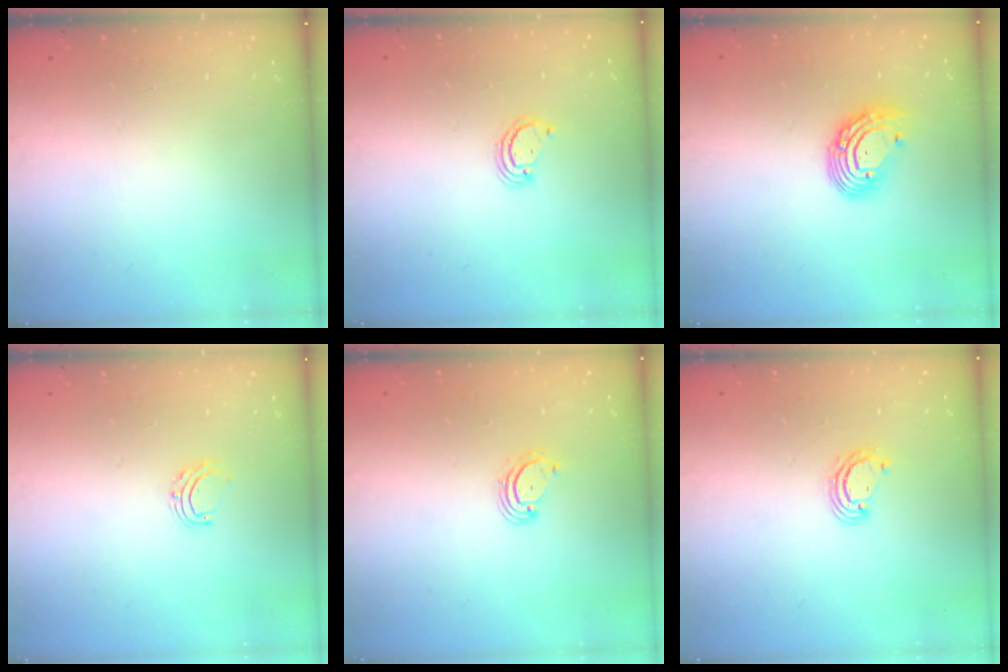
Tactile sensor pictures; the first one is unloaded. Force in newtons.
{"total": 2.3, "press": 2.3, "slide": 0.1}
{"total": 9.4, "press": 9.3, "slide": 1.1}
{"total": 5.4, "press": 5.4, "slide": 0.5}
{"total": 3.1, "press": 3.1, "slide": 0.3}
{"total": 3.8, "press": 3.8, "slide": 0.1}